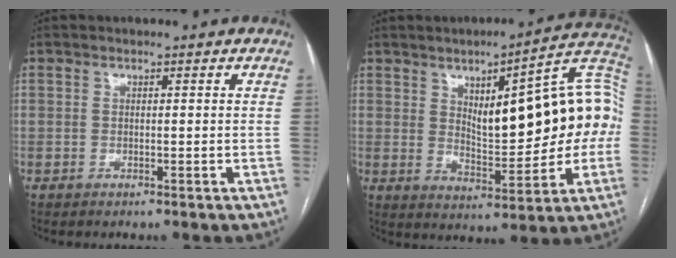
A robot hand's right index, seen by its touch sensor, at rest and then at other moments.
{"total": 20.1, "force": [2.3, 5.7, 19.1], "torque": [-0.268, 0.032, 0.037]}